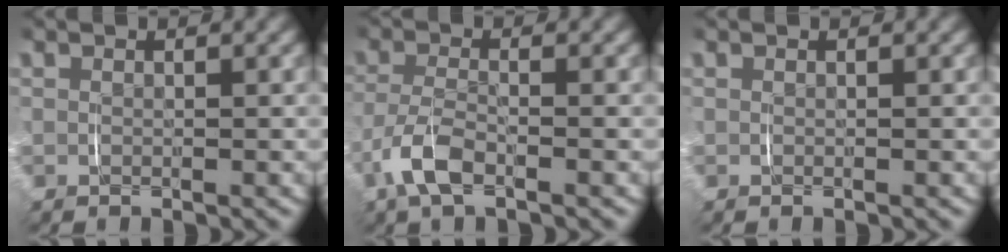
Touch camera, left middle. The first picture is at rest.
{"total": 3.1, "force": [-2.4, 0.6, 2.0], "torque": [-0.050, -0.009, -0.042]}
{"total": 0.0}